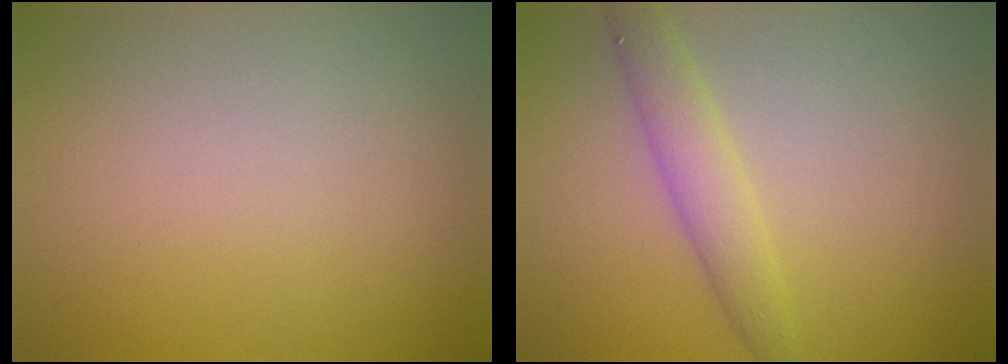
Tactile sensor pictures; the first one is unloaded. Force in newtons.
{"total": 2.8, "press": 2.8, "slide": 0.2}